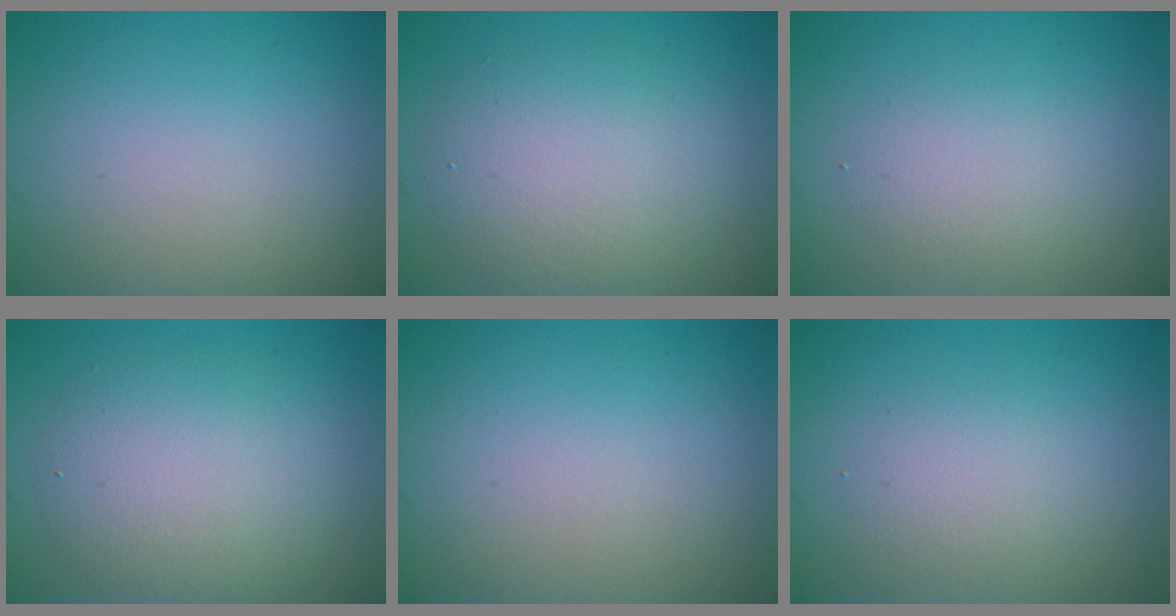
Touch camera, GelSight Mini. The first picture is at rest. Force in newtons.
{"total": 5.1, "press": 5.1, "slide": 0.5}
{"total": 2.2, "press": 2.2, "slide": 0.0}
{"total": 4.9, "press": 4.9, "slide": 0.3}
{"total": 0.0}
{"total": 1.8, "press": 1.8, "slide": 0.1}